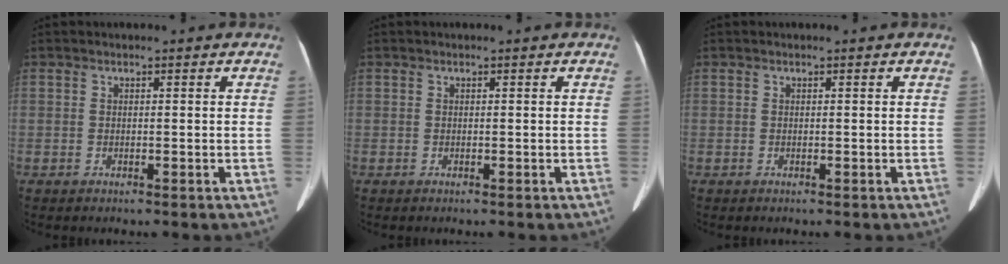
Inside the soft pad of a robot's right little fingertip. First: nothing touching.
{"total": 0.0}
{"total": 0.0}